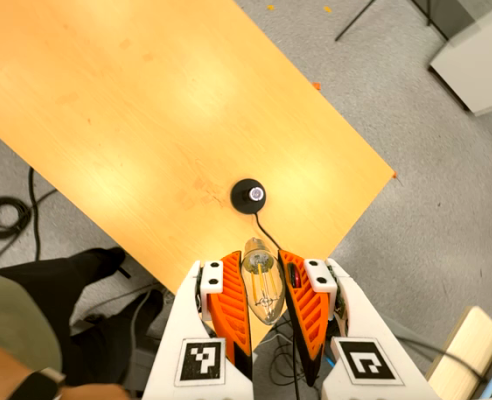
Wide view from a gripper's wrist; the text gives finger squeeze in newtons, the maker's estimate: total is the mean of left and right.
{"total": 19.0, "left": 20.4, "right": 17.5}